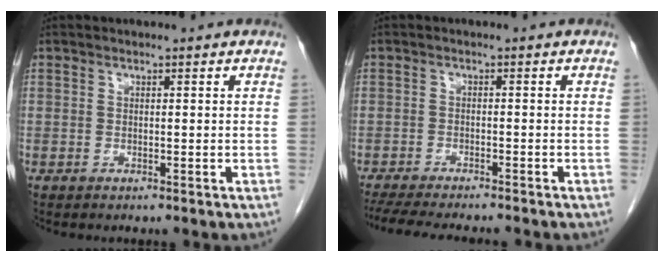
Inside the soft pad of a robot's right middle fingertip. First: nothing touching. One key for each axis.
{"total": 12.0, "fx": -10.6, "fy": 1.7, "fz": 5.5, "tx": -0.083, "ty": -0.017, "tz": -0.148}